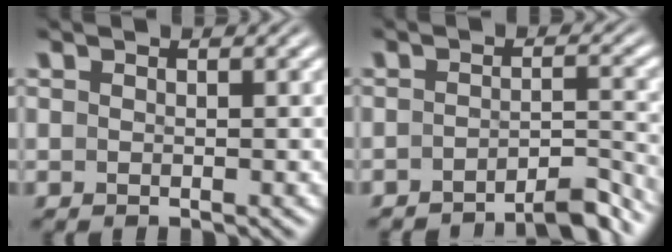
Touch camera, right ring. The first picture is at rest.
{"total": 4.0, "force": [-3.7, 0.5, 1.6], "torque": [-0.022, -0.009, -0.062]}